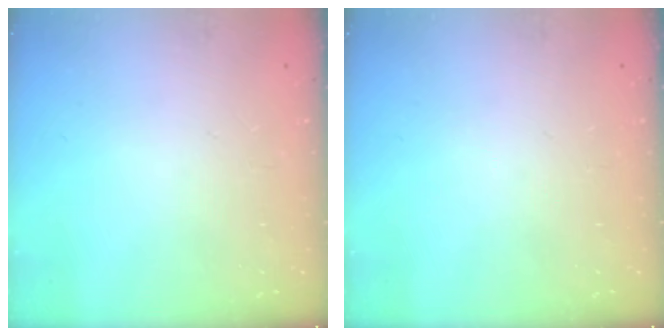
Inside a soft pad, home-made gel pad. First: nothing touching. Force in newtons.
{"total": 0.0}